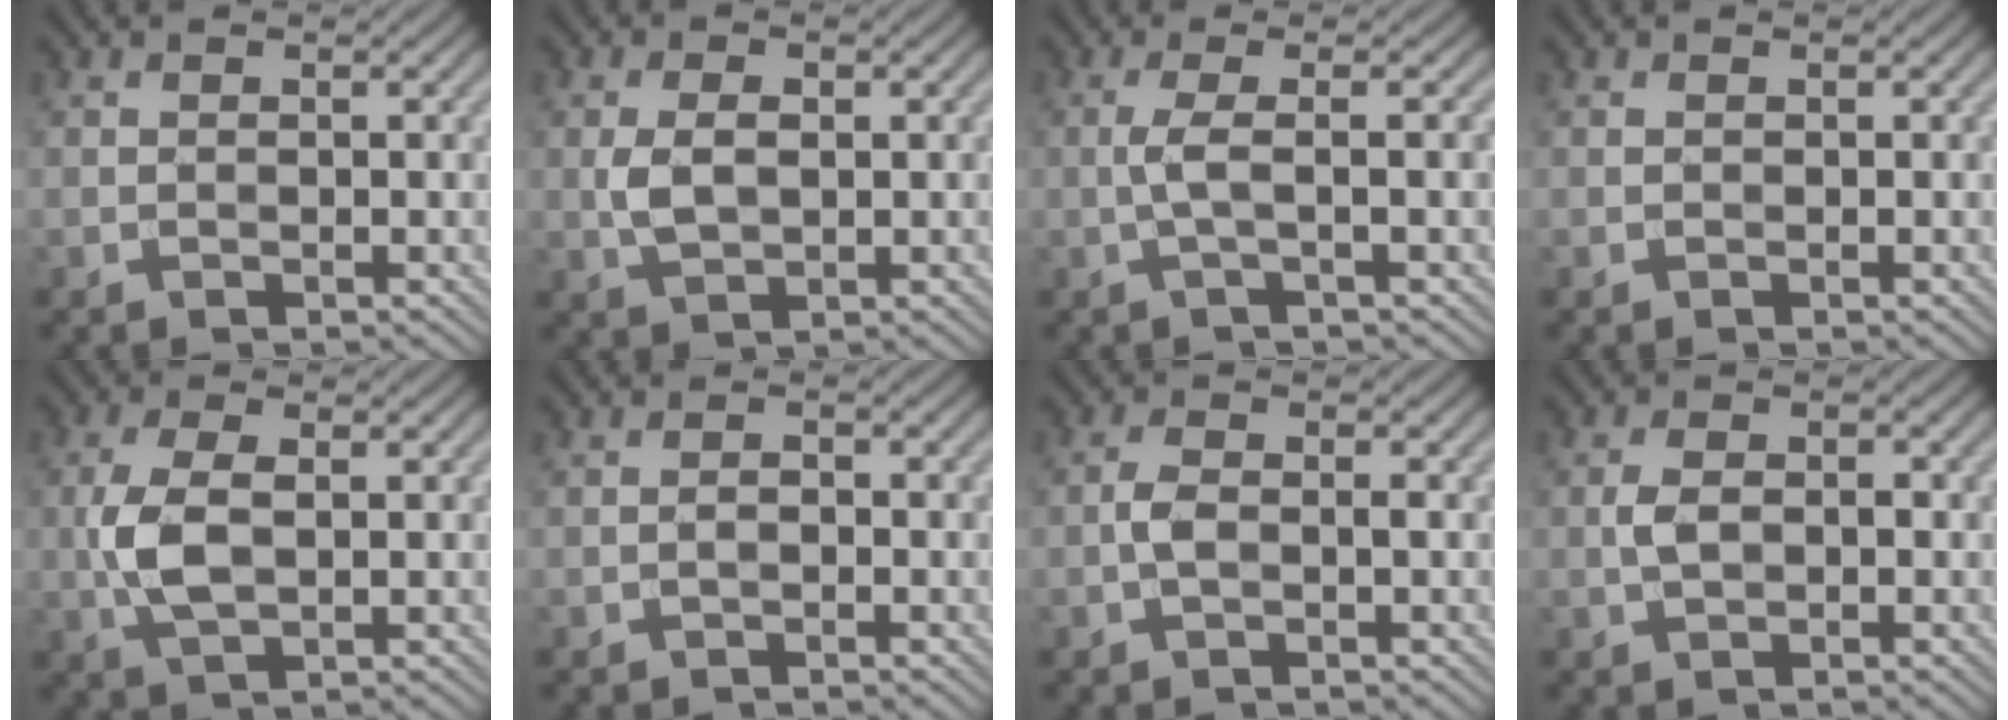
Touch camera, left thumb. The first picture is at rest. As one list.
[{"total": 3.8, "force": [0.2, 2.3, 3.0], "torque": [-0.070, -0.001, 0.006]}, {"total": 3.8, "force": [-0.3, 0.7, 3.7], "torque": [-0.064, 0.008, -0.019]}, {"total": 0.0}, {"total": 5.5, "force": [-0.1, 2.8, 4.8], "torque": [-0.119, 0.001, -0.002]}, {"total": 1.1, "force": [-0.5, 0.6, 0.8], "torque": [-0.014, 0.003, -0.011]}, {"total": 2.4, "force": [-0.5, 1.0, 2.1], "torque": [-0.045, 0.004, -0.016]}, {"total": 2.7, "force": [-0.3, 1.6, 2.1], "torque": [-0.045, 0.002, -0.006]}]